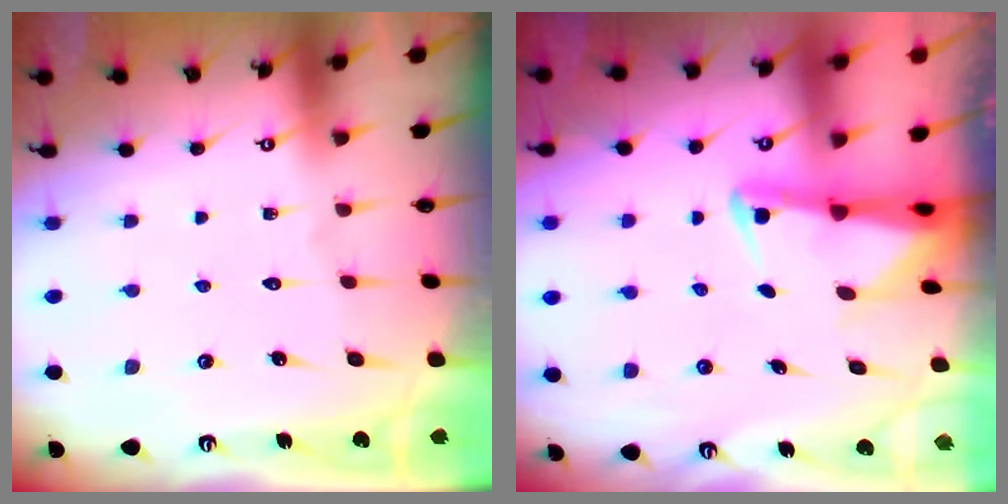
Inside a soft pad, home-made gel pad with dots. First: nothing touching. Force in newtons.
{"total": 2.6, "press": 2.5, "slide": 0.5}